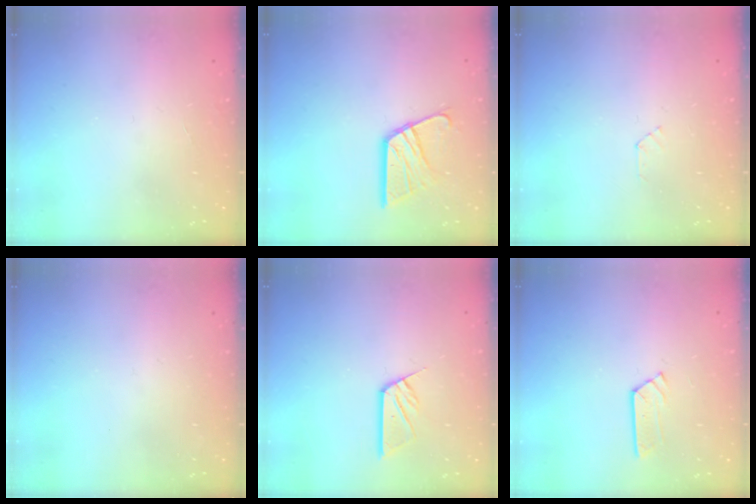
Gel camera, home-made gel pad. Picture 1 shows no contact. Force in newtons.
{"total": 13.1, "press": 13.1, "slide": 1.4}
{"total": 2.3, "press": 2.3, "slide": 0.3}
{"total": 0.0}
{"total": 10.2, "press": 10.1, "slide": 1.0}
{"total": 3.5, "press": 3.5, "slide": 0.1}